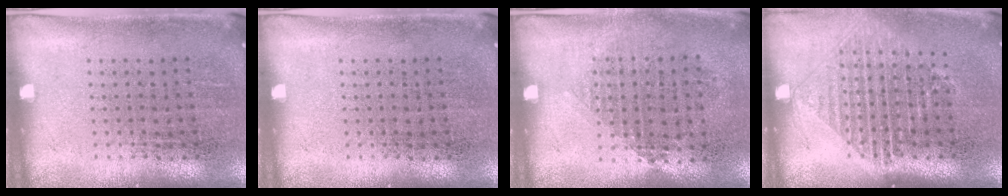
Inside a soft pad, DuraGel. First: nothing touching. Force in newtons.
{"total": 0.0}
{"total": 0.9, "press": 0.8, "slide": 0.4}
{"total": 1.2, "press": 1.1, "slide": 0.6}